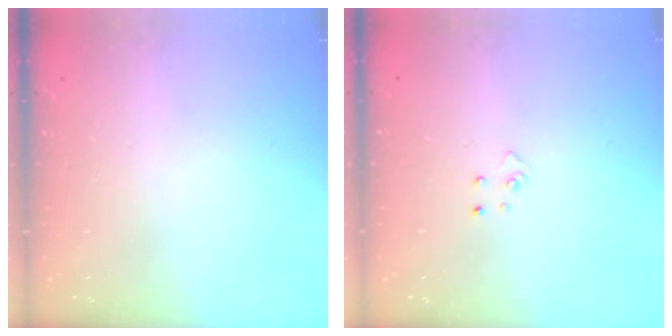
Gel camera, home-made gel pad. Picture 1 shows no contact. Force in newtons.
{"total": 3.7, "press": 3.7, "slide": 0.3}